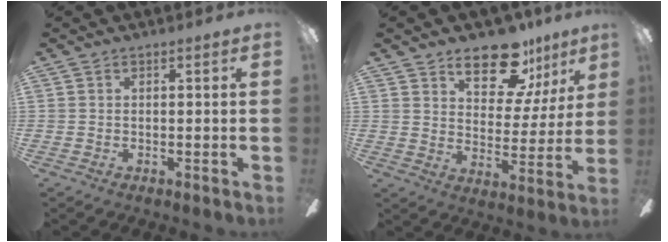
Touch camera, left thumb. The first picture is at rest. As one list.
[{"total": 15.2, "force": [10.8, 7.3, 7.8], "torque": [-0.110, -0.064, 0.189]}]